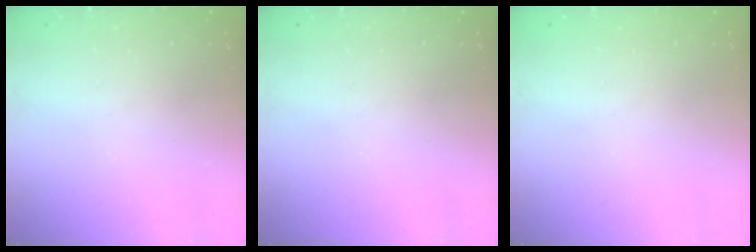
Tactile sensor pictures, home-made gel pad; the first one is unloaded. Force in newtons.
{"total": 0.0}
{"total": 0.0}